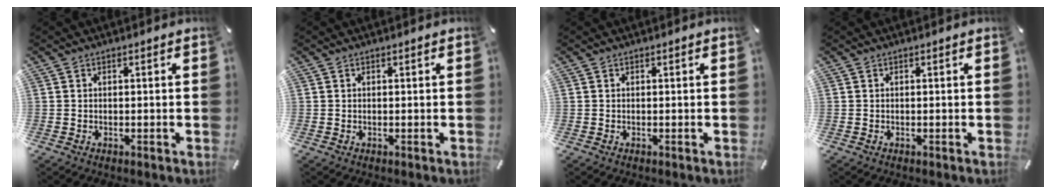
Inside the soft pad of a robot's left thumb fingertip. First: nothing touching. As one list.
[{"total": 0.0}, {"total": 0.0}, {"total": 0.0}]